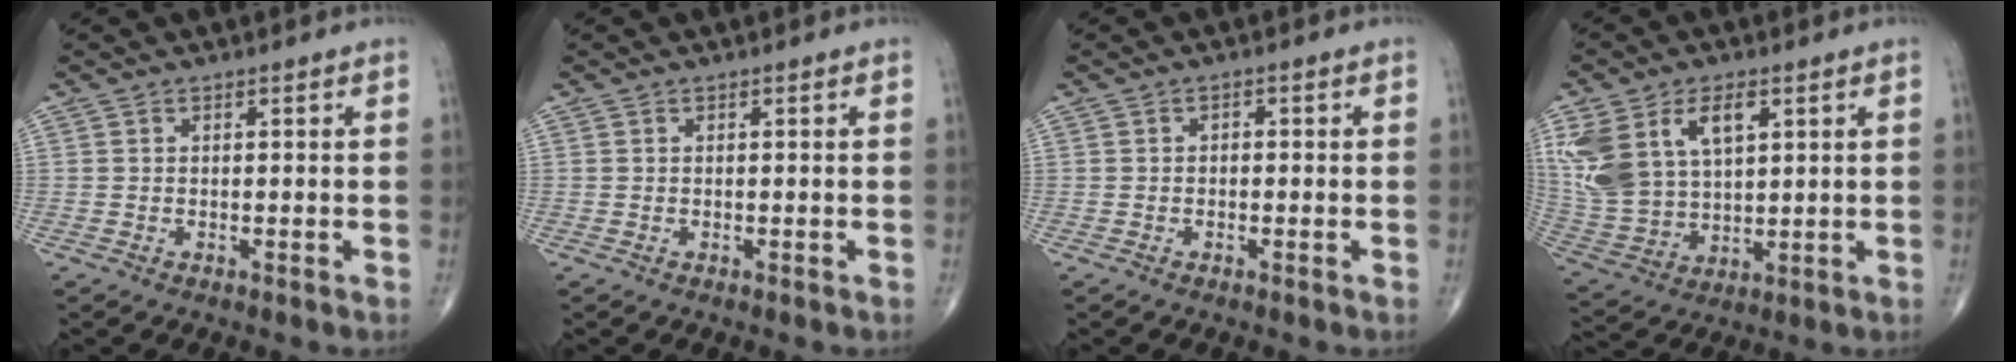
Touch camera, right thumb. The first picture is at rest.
{"total": 0.0}
{"total": 0.8, "force": [-0.1, 0.6, 0.5], "torque": [-0.002, 0.003, -0.006]}
{"total": 17.2, "force": [6.4, 10.3, 12.2], "torque": [-0.259, -0.012, 0.136]}